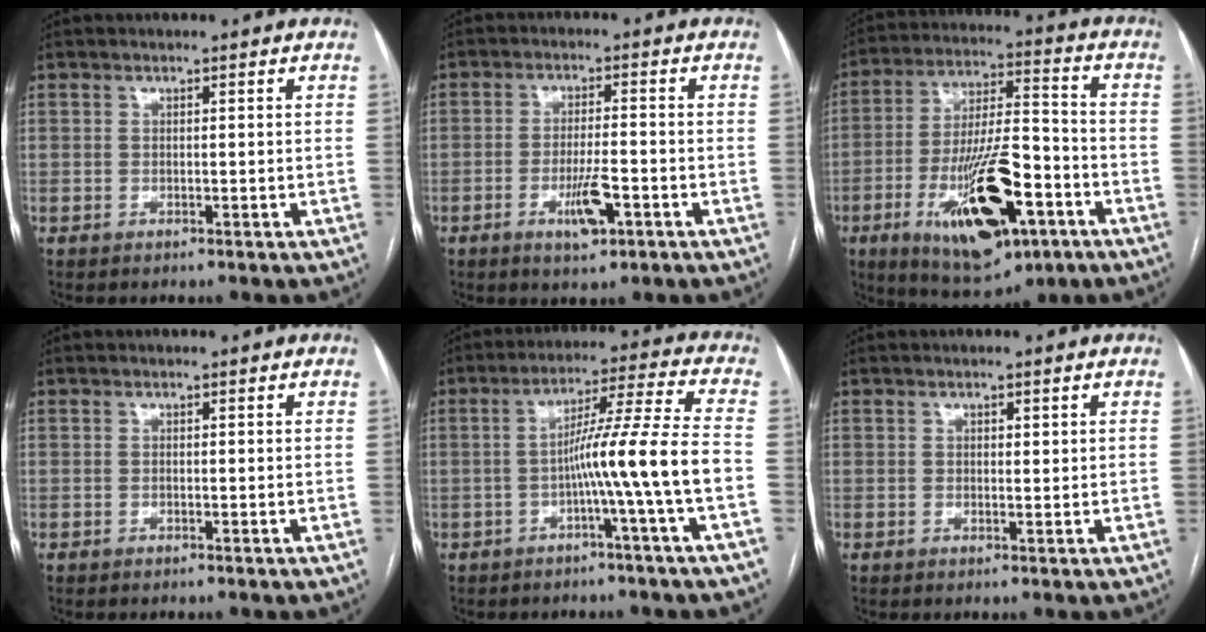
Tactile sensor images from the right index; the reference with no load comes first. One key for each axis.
{"total": 5.7, "fx": -2.5, "fy": 1.2, "fz": 5.0, "tx": -0.092, "ty": -0.004, "tz": -0.039}
{"total": 19.6, "fx": -7.9, "fy": 6.0, "fz": 16.9, "tx": -0.311, "ty": -0.009, "tz": -0.120}
{"total": 0.0}
{"total": 10.6, "fx": -3.0, "fy": -2.4, "fz": 9.9, "tx": -0.162, "ty": 0.017, "tz": -0.050}
{"total": 1.0, "fx": 0.5, "fy": 0.6, "fz": 0.7, "tx": -0.008, "ty": -0.002, "tz": 0.006}